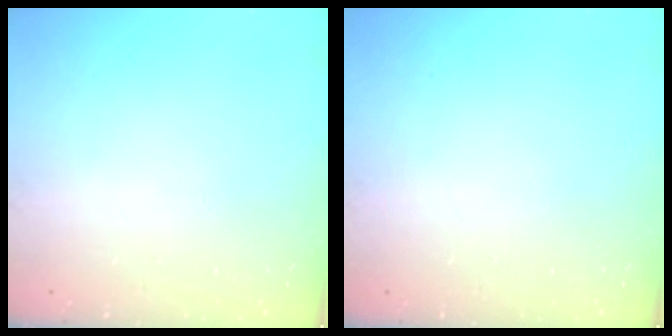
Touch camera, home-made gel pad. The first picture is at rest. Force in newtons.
{"total": 0.0}